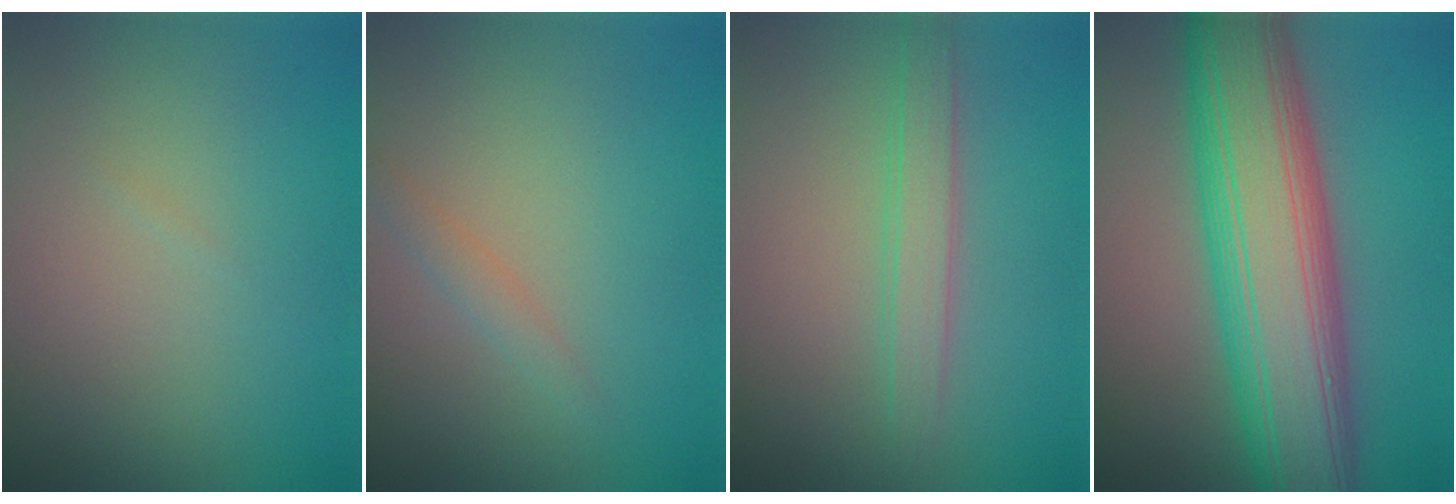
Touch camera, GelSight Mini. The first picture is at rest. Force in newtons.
{"total": 1.1, "press": 1.1, "slide": 0.1}
{"total": 2.2, "press": 2.2, "slide": 0.1}
{"total": 12.3, "press": 12.3, "slide": 0.2}